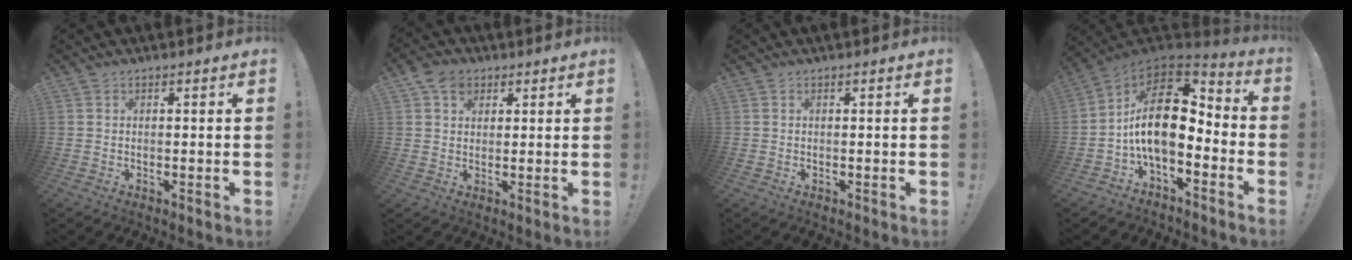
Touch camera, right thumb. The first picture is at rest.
{"total": 6.4, "force": [3.1, 4.8, 2.8], "torque": [-0.039, -0.006, 0.058]}
{"total": 0.0}
{"total": 18.5, "force": [1.3, 9.3, 15.9], "torque": [-0.282, 0.001, 0.026]}